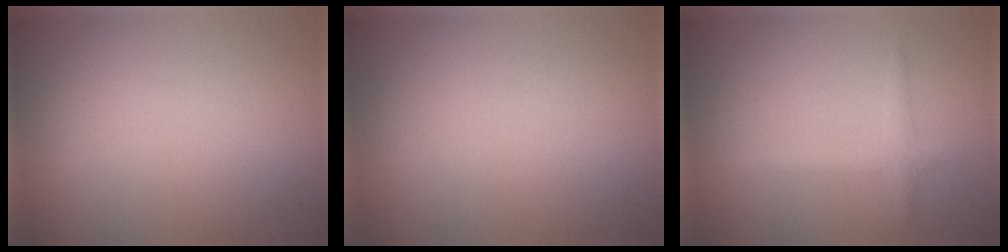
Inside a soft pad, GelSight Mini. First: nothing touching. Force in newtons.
{"total": 0.0}
{"total": 1.5, "press": 1.4, "slide": 0.2}